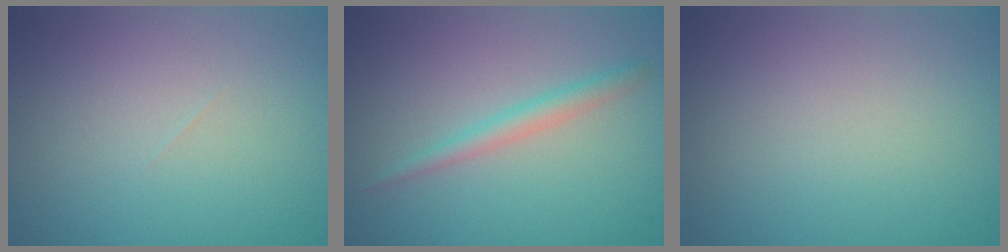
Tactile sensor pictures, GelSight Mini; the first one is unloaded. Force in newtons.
{"total": 1.8, "press": 1.8, "slide": 0.1}
{"total": 0.0}